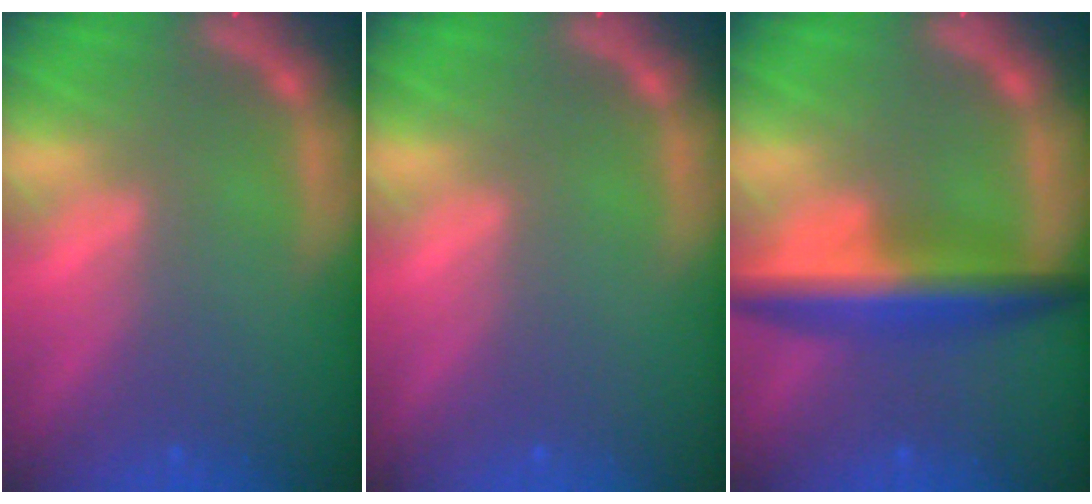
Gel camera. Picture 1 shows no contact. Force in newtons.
{"total": 0.0}
{"total": 6.6}